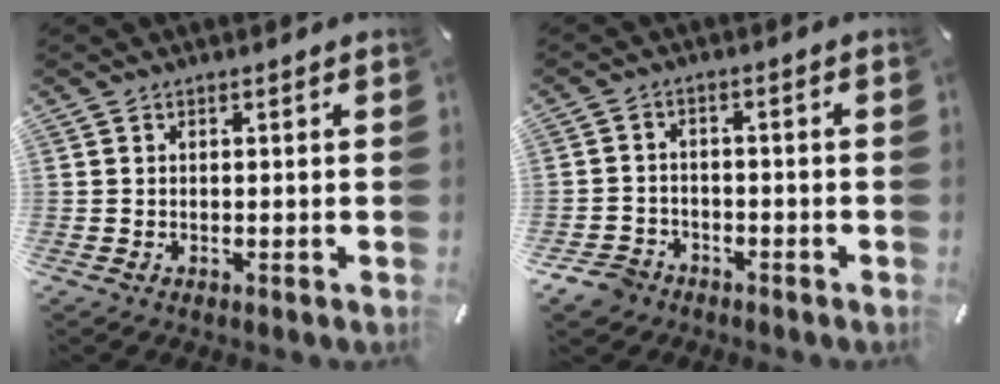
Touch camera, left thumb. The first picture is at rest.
{"total": 5.1, "force": [-3.7, 3.3, 1.3], "torque": [-0.038, 0.017, -0.074]}